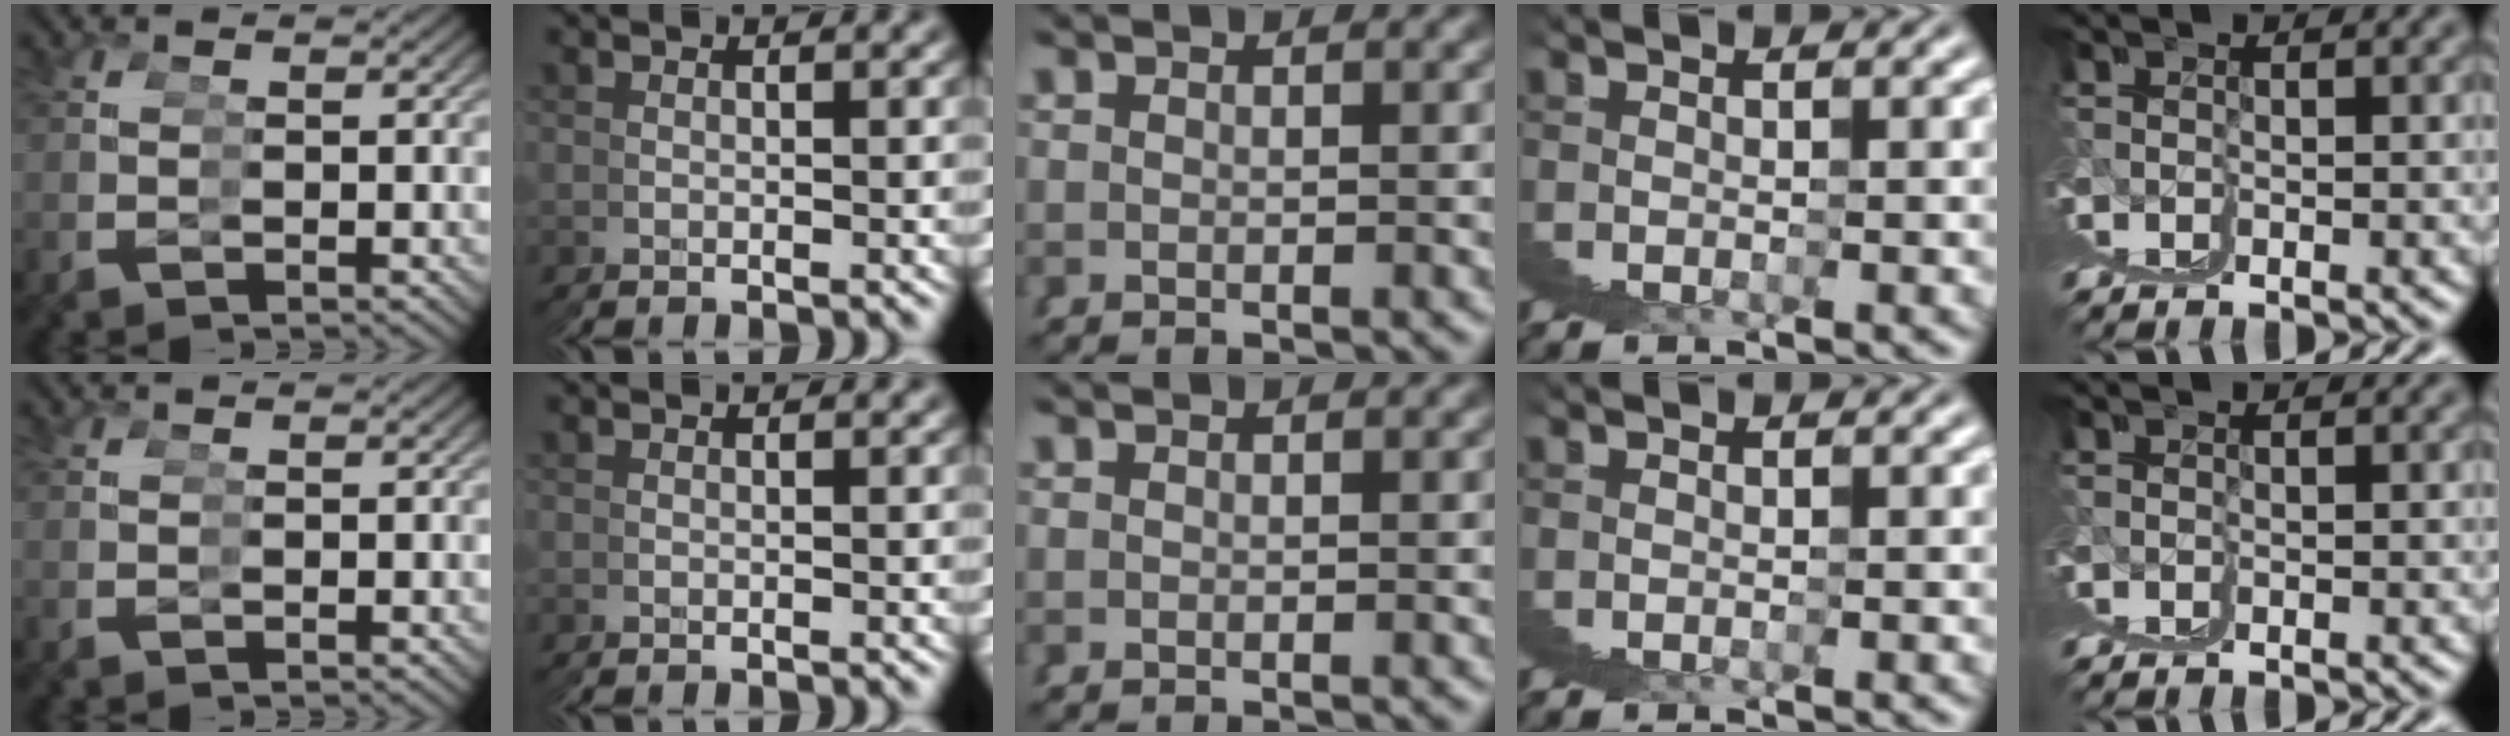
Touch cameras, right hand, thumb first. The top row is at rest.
{}